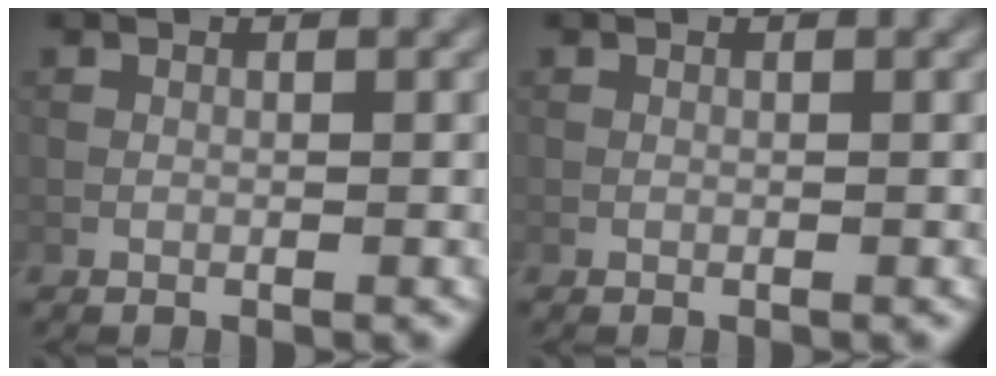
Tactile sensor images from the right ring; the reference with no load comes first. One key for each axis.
{"total": 0.0}